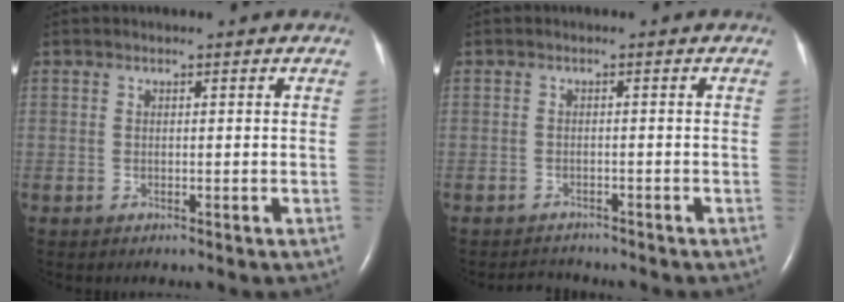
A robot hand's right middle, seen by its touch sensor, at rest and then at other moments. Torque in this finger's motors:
{"motor_torque": [0.20, -0.22, -0.06, -0.01]}